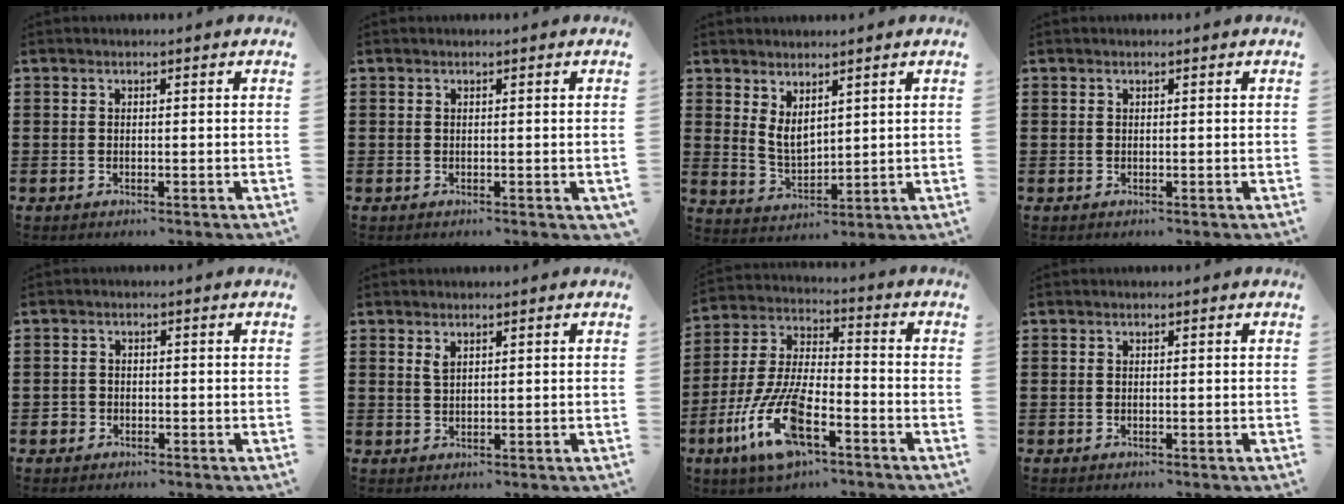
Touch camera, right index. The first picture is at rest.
{"total": 0.0}
{"total": 4.2, "force": [2.6, 2.2, 2.4], "torque": [-0.054, 0.000, 0.048]}
{"total": 0.0}
{"total": 1.5, "force": [-0.9, 1.2, 0.3], "torque": [-0.009, -0.001, -0.019]}
{"total": 1.6, "force": [0.9, 0.7, 1.1], "torque": [-0.024, 0.003, 0.016]}
{"total": 12.7, "force": [-6.6, 4.4, 9.9], "torque": [-0.233, -0.007, -0.130]}
{"total": 0.0}